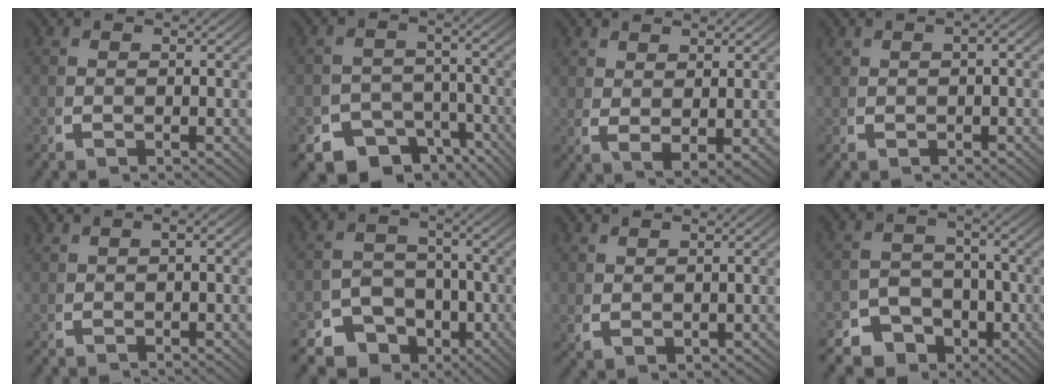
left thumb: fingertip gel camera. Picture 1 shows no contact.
{"total": 11.6, "force": [-8.0, 7.5, 3.7], "torque": [-0.060, -0.055, -0.120]}
{"total": 2.9, "force": [0.9, 1.6, 2.3], "torque": [-0.051, -0.019, 0.036]}
{"total": 1.0, "force": [0.0, 0.5, 0.8], "torque": [-0.016, -0.002, 0.006]}
{"total": 0.9, "force": [0.4, 0.4, 0.7], "torque": [-0.012, 0.000, 0.012]}
{"total": 10.1, "force": [-5.5, 7.9, 3.0], "torque": [-0.042, -0.044, -0.091]}
{"total": 1.7, "force": [0.8, 1.1, 1.0], "torque": [-0.021, -0.006, 0.030]}
{"total": 8.9, "force": [-4.9, 7.0, 2.6], "torque": [-0.029, -0.039, -0.082]}